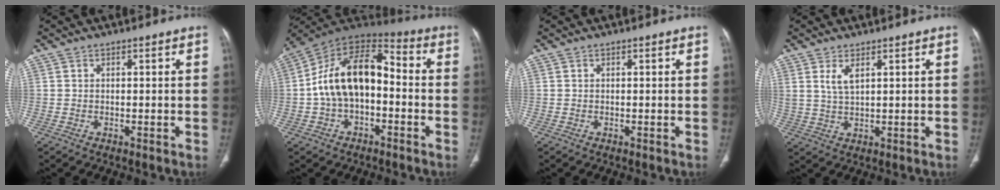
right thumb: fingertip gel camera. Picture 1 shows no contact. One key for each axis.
{"total": 16.2, "fx": -1.5, "fy": 9.8, "fz": 12.9, "tx": -0.205, "ty": 0.052, "tz": -0.034}
{"total": 0.0}
{"total": 3.6, "fx": 1.9, "fy": 1.3, "fz": 2.8, "tx": -0.058, "ty": -0.013, "tz": 0.045}